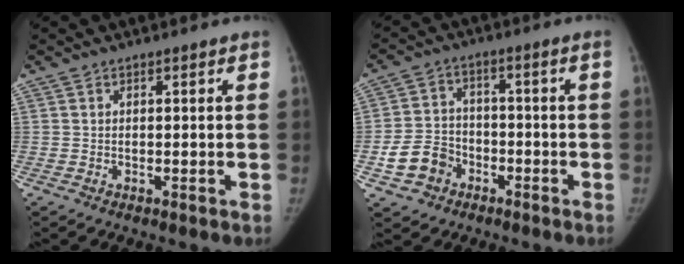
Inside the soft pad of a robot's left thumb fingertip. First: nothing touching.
{"total": 7.8, "force": [-3.5, 6.4, 2.8], "torque": [-0.035, 0.030, -0.059]}